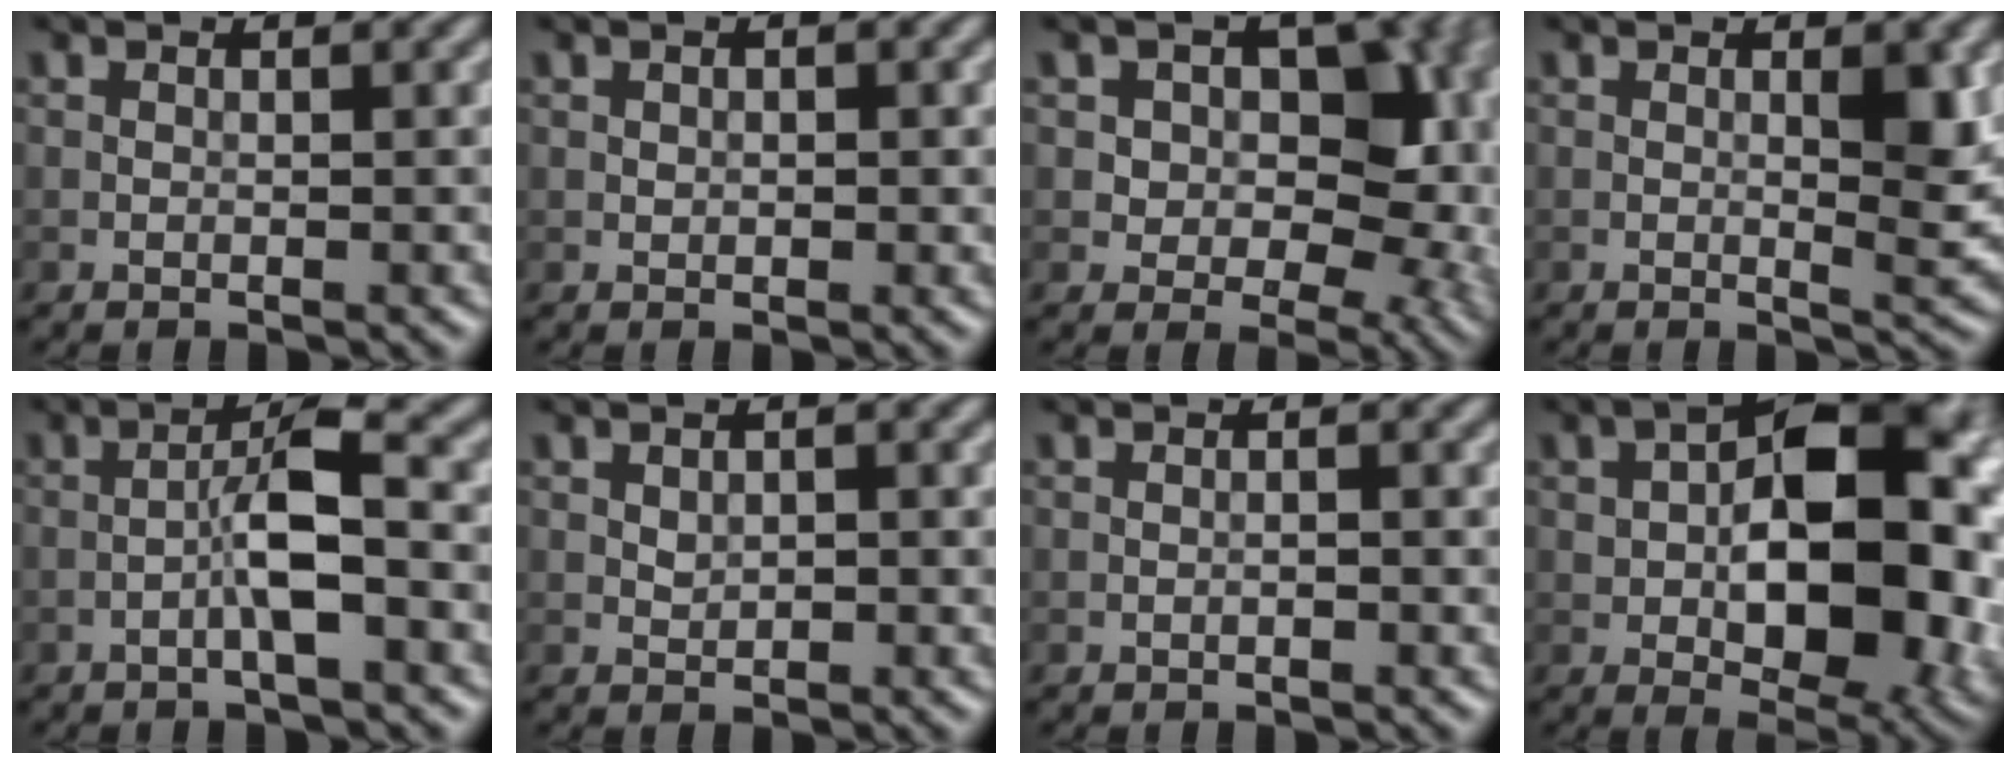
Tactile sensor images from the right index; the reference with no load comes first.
{"total": 0.7, "force": [0.2, 0.5, 0.4], "torque": [-0.006, 0.000, 0.004]}
{"total": 12.7, "force": [2.4, 9.0, 8.6], "torque": [-0.070, 0.023, 0.025]}
{"total": 3.3, "force": [0.4, 0.9, 3.2], "torque": [-0.045, -0.006, 0.008]}
{"total": 4.0, "force": [-1.2, 0.4, 3.8], "torque": [-0.070, 0.014, -0.028]}
{"total": 1.1, "force": [0.1, 0.8, 0.8], "torque": [-0.013, -0.001, 0.002]}
{"total": 0.5, "force": [-0.2, 0.2, 0.5], "torque": [-0.009, -0.002, -0.005]}
{"total": 14.5, "force": [-0.3, 8.2, 11.9], "torque": [-0.159, 0.004, -0.001]}